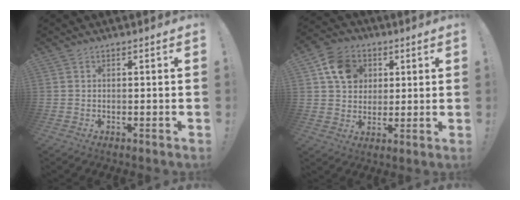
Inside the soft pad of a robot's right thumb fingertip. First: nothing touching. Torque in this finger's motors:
{"motor_torque": [1.00, 1.02, 0.04, 0.14, 0.01]}